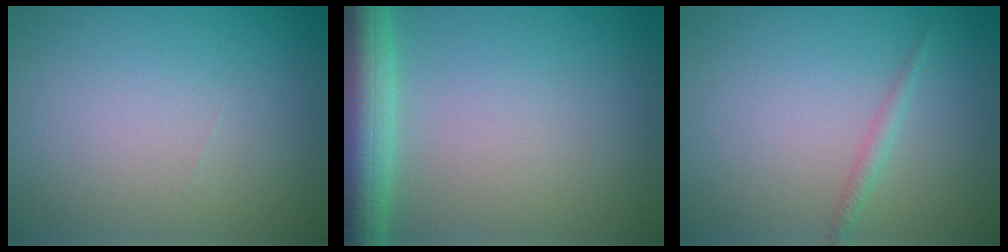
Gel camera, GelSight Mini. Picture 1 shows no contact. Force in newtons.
{"total": 7.2, "press": 7.1, "slide": 0.3}
{"total": 1.0, "press": 1.0, "slide": 0.1}